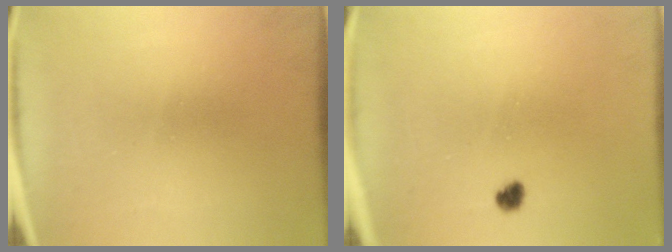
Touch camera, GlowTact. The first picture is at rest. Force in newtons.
{"total": 1.7}